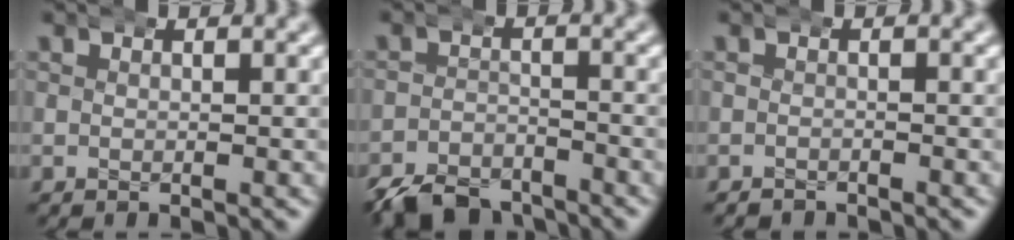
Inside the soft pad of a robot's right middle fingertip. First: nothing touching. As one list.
[{"total": 6.3, "force": [-5.6, 2.4, 1.4], "torque": [-0.007, -0.016, -0.092]}, {"total": 1.1, "force": [-1.0, -0.1, -0.2], "torque": [0.004, -0.002, -0.016]}]